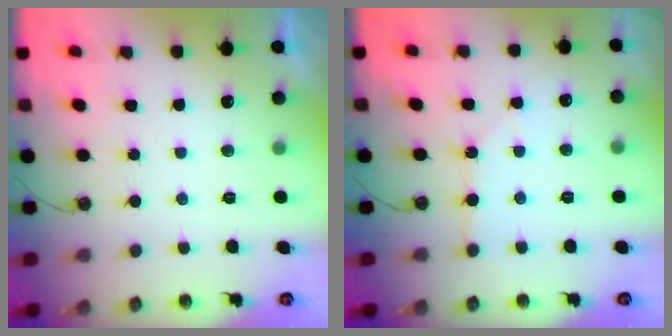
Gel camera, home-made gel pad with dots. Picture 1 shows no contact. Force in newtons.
{"total": 3.5, "press": 3.5, "slide": 0.3}